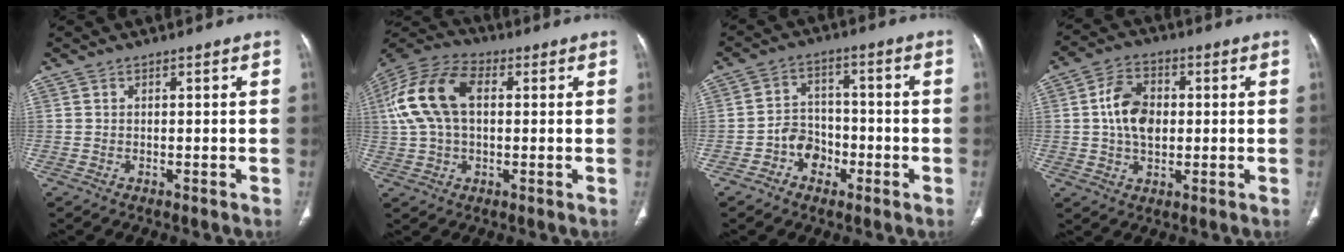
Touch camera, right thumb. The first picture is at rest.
{"total": 15.0, "force": [2.6, 9.2, 11.5], "torque": [-0.239, 0.031, 0.043]}
{"total": 6.4, "force": [-2.8, 5.2, 2.5], "torque": [-0.005, 0.033, -0.053]}
{"total": 9.3, "force": [0.7, 6.4, 6.8], "torque": [-0.106, 0.009, 0.009]}